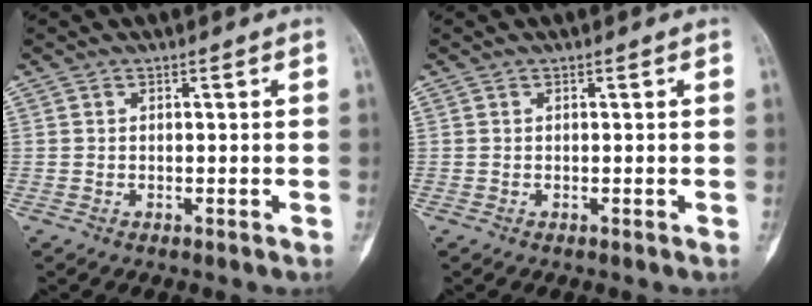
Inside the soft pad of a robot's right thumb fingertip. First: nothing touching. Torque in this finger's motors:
{"motor_torque": [2.51, 2.51, 0.00, 0.00, 0.00]}